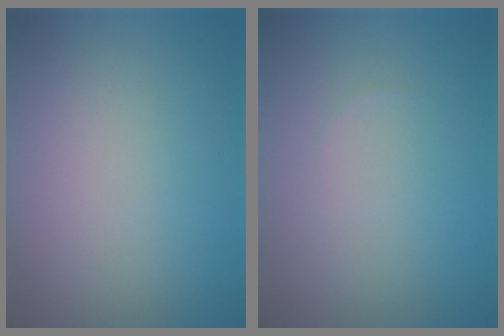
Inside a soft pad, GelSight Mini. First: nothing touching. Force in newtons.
{"total": 0.0}